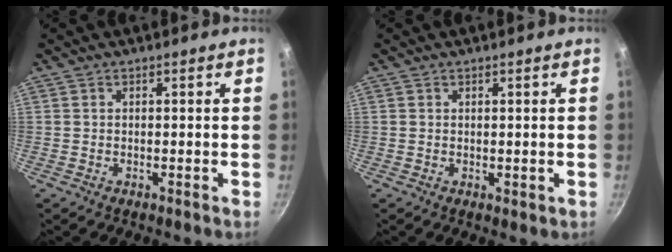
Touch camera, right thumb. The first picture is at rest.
{"total": 0.7, "force": [0.3, 0.4, 0.5], "torque": [-0.006, -0.004, 0.003]}